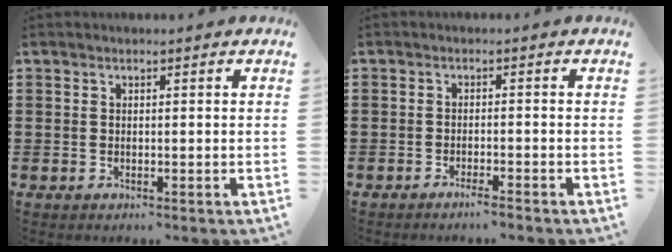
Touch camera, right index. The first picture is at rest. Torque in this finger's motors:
{"motor_torque": [0.42, 1.42, -0.11, -0.03]}